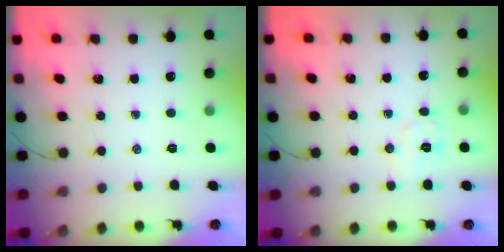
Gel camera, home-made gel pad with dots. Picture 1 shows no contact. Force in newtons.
{"total": 5.6, "press": 5.5, "slide": 1.1}